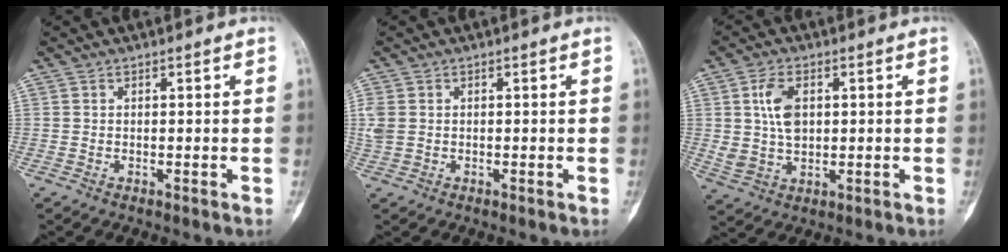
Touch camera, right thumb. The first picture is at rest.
{"total": 3.1, "force": [0.0, 2.5, 1.9], "torque": [-0.060, 0.007, 0.002]}
{"total": 7.7, "force": [1.6, 4.8, 5.8], "torque": [-0.110, -0.004, 0.036]}